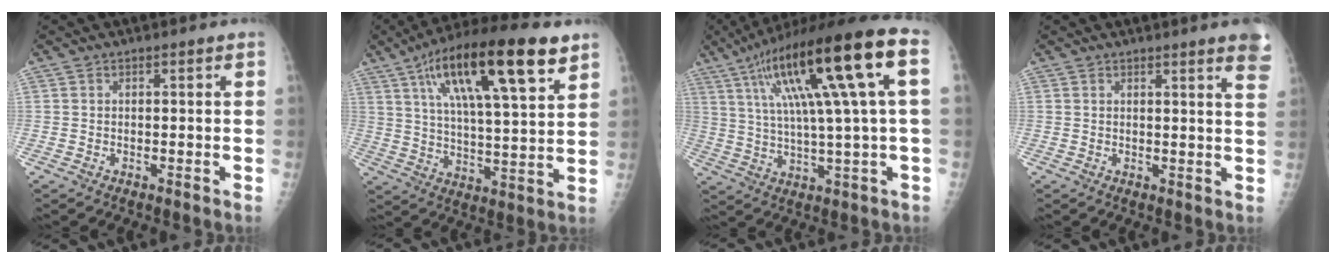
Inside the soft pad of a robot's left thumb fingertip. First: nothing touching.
{"total": 22.8, "force": [11.6, 6.3, 18.5], "torque": [-0.298, -0.012, 0.190]}
{"total": 22.2, "force": [7.3, 2.9, 20.8], "torque": [-0.353, 0.018, 0.117]}
{"total": 6.7, "force": [4.7, 0.5, 4.8], "torque": [-0.045, -0.013, 0.039]}